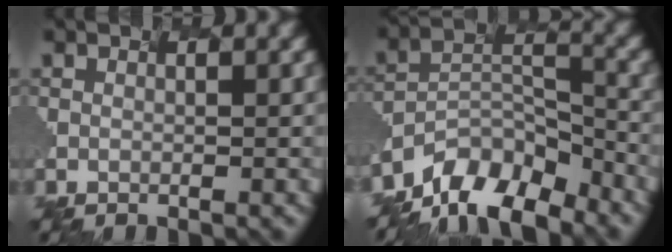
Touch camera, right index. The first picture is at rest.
{"total": 9.6, "force": [-9.1, 2.4, 1.8], "torque": [-0.057, -0.004, -0.139]}